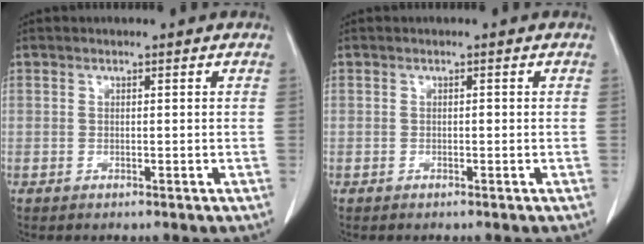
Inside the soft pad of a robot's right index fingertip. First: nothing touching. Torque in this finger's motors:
{"motor_torque": [0.00, -0.01, 0.00, 0.01]}